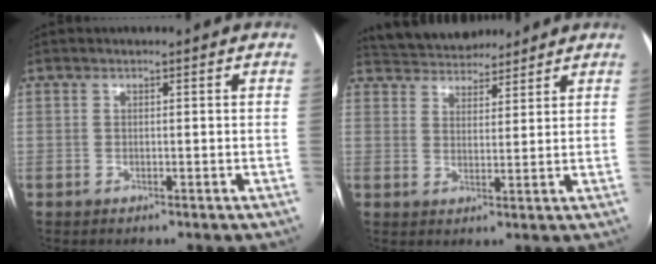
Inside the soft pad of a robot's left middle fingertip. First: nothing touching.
{"total": 10.0, "force": [9.3, 3.0, 2.2], "torque": [-0.033, 0.020, 0.149]}